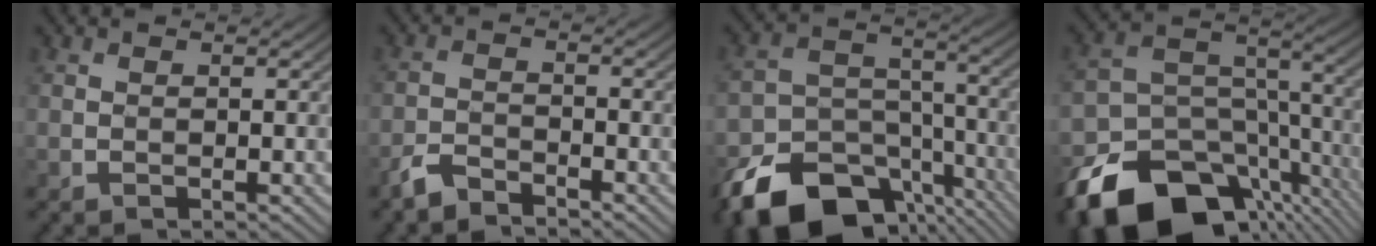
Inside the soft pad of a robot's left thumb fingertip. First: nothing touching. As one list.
[{"total": 3.3, "force": [-2.9, 0.8, 1.3], "torque": [-0.031, -0.003, -0.069]}, {"total": 16.6, "force": [-11.1, 9.8, 7.5], "torque": [-0.169, -0.052, -0.168]}, {"total": 17.7, "force": [-11.0, 10.6, 9.0], "torque": [-0.204, -0.050, -0.167]}]